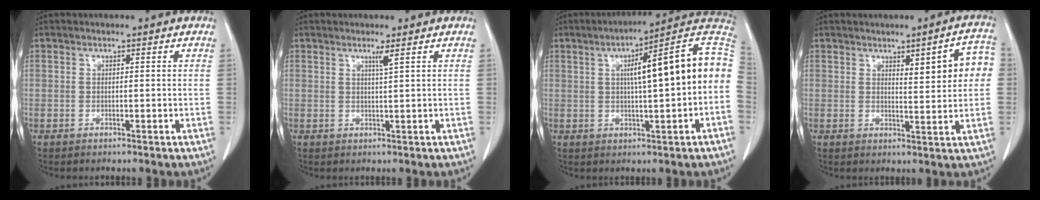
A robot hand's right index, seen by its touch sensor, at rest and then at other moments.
{"total": 1.4, "force": [0.8, -0.5, 1.0], "torque": [-0.026, -0.008, 0.018]}
{"total": 15.7, "force": [1.5, 1.5, 15.5], "torque": [-0.215, 0.039, 0.017]}
{"total": 7.0, "force": [1.8, 1.5, 6.6], "torque": [-0.081, 0.013, 0.023]}